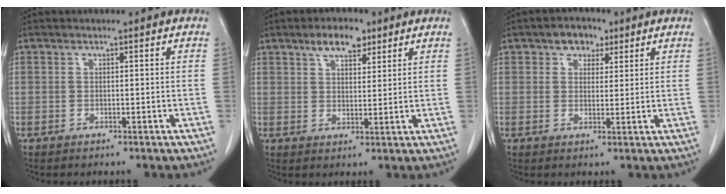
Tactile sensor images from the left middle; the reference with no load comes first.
{"total": 5.6, "force": [3.7, 2.3, 3.5], "torque": [-0.061, 0.008, 0.063]}
{"total": 4.1, "force": [2.4, 2.8, 1.9], "torque": [-0.028, 0.012, 0.038]}